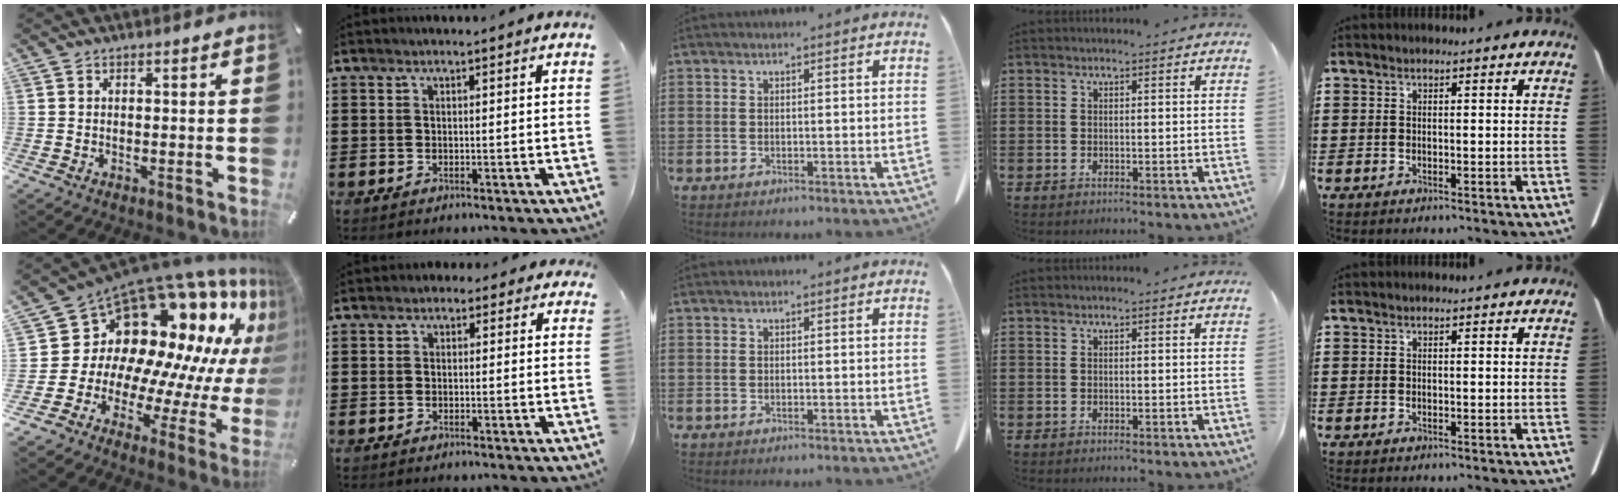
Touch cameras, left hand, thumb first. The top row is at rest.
{"thumb": {"total": 20.2, "force": [11.2, 12.9, 10.8], "torque": [-0.177, -0.142, 0.218]}, "index": {"total": 1.2, "force": [-0.5, 1.0, 0.4], "torque": [-0.011, 0.006, -0.012]}}